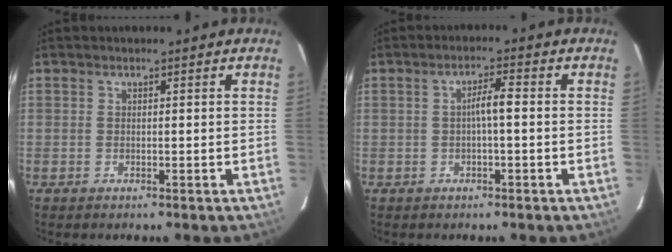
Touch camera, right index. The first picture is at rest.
{"total": 3.0, "force": [-0.2, 0.3, 3.0], "torque": [-0.050, 0.006, -0.004]}